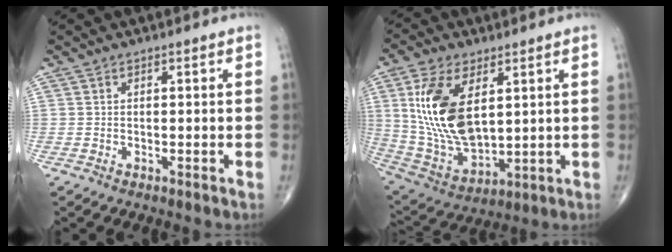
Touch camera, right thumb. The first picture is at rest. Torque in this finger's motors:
{"motor_torque": [-0.47, 1.09, 1.45, 0.53, 0.26]}